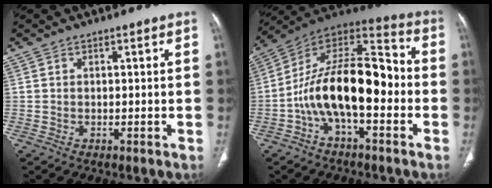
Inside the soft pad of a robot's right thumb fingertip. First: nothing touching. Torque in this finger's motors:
{"motor_torque": [2.51, 2.49, 1.39, -1.38, 0.59]}